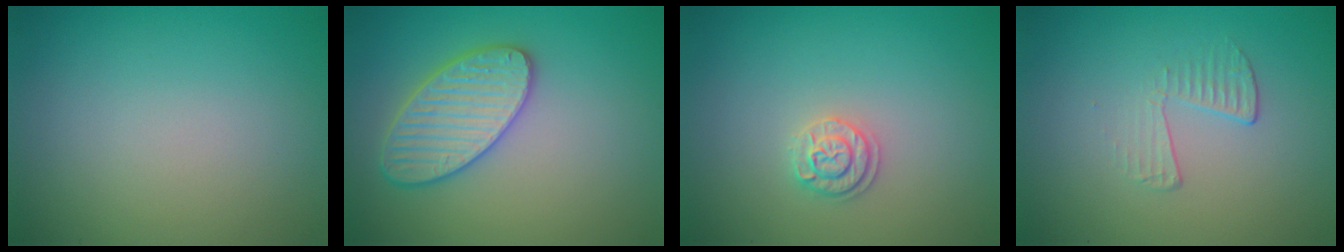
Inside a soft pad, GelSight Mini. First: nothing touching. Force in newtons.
{"total": 4.3, "press": 4.1, "slide": 1.3}
{"total": 1.7, "press": 1.7, "slide": 0.5}
{"total": 1.8, "press": 0.5, "slide": 1.7}